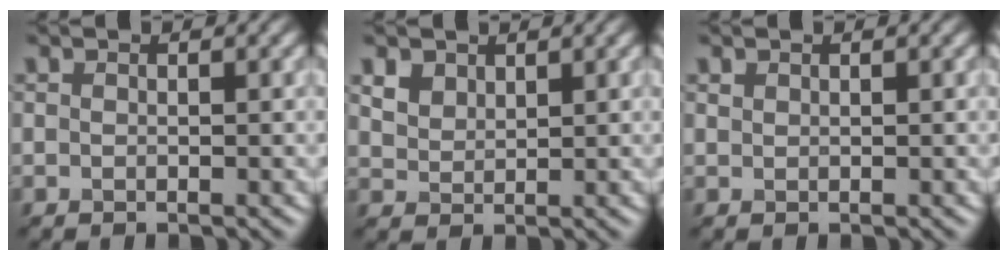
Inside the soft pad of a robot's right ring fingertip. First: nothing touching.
{"total": 1.5, "force": [1.3, 0.4, -0.5], "torque": [-0.023, -0.005, 0.062]}
{"total": 1.1, "force": [-0.1, -0.7, -0.8], "torque": [-0.005, -0.003, 0.019]}